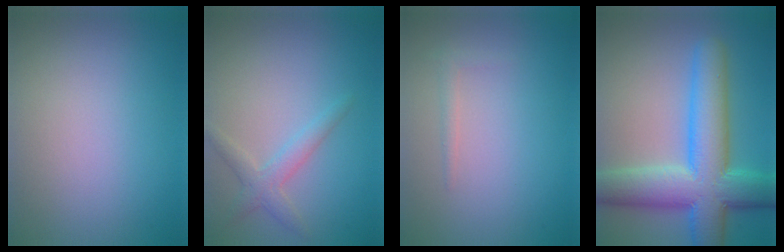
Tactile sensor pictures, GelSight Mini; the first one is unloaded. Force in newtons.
{"total": 2.2, "press": 2.2, "slide": 0.1}
{"total": 0.8, "press": 0.8, "slide": 0.0}
{"total": 10.4, "press": 10.4, "slide": 0.4}